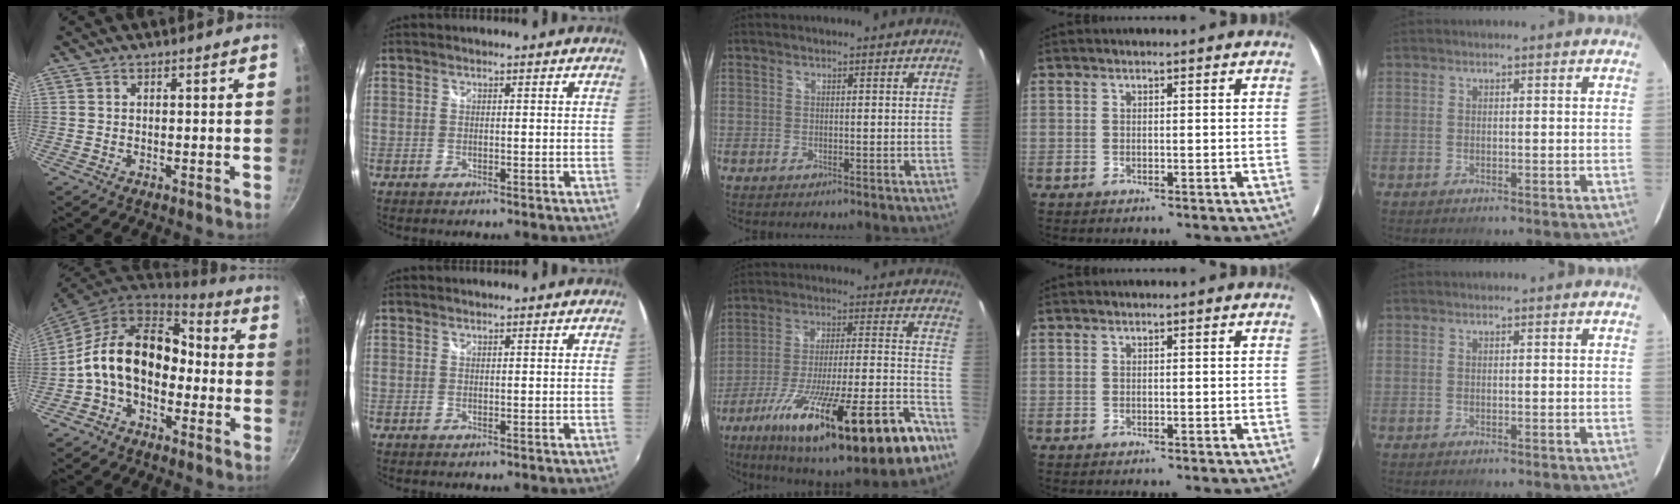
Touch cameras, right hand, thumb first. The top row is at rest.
{"thumb": {"total": 15.2, "force": [-2.0, 10.4, 10.9], "torque": [-0.161, 0.051, -0.055]}, "middle": {"total": 30.6, "force": [-18.5, 5.4, 23.7], "torque": [-0.386, -0.060, -0.286]}}